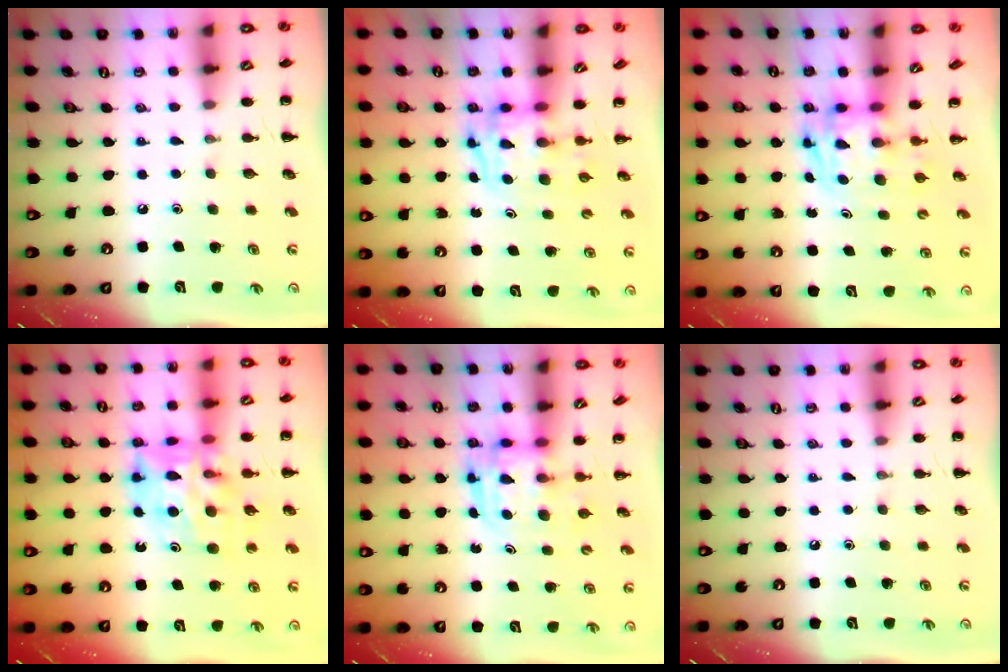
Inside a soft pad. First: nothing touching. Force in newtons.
{"total": 3.3, "press": 3.2, "slide": 0.6}
{"total": 2.7, "press": 2.6, "slide": 0.5}
{"total": 13.5, "press": 12.9, "slide": 4.0}
{"total": 3.0, "press": 3.0, "slide": 0.3}
{"total": 0.0}